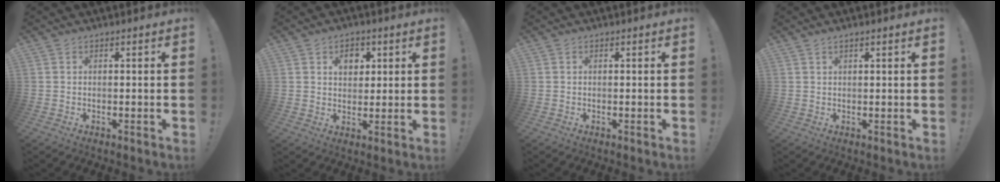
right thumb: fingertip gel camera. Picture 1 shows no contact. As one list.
[{"total": 6.5, "force": [2.9, 5.2, 2.7], "torque": [-0.027, -0.010, 0.048]}, {"total": 0.0}, {"total": 1.2, "force": [0.8, -0.1, 0.9], "torque": [-0.017, 0.000, 0.014]}]